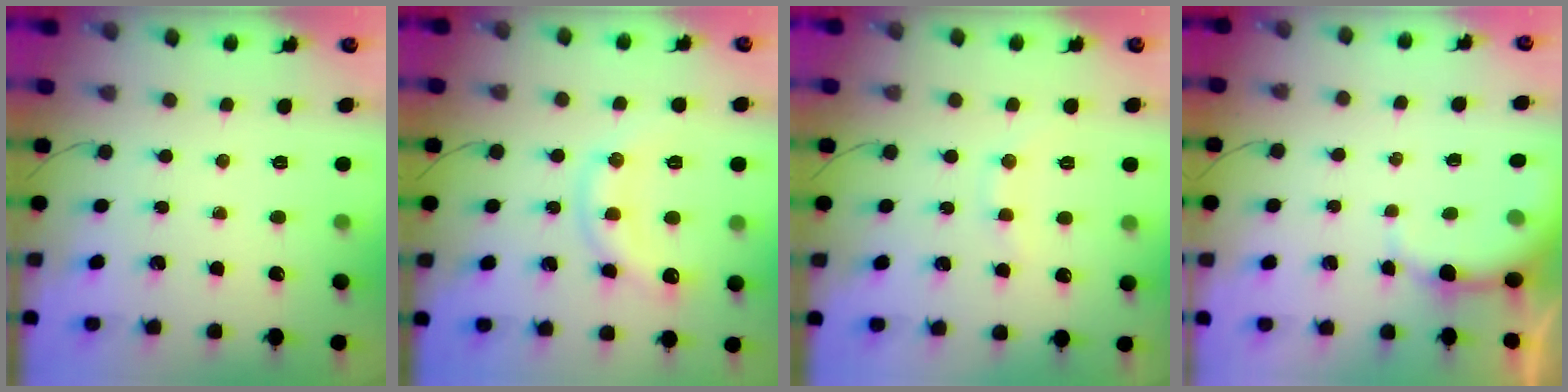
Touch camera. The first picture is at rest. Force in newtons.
{"total": 11.0, "press": 11.0, "slide": 0.6}
{"total": 7.5, "press": 7.5, "slide": 1.0}
{"total": 3.2, "press": 3.1, "slide": 0.8}